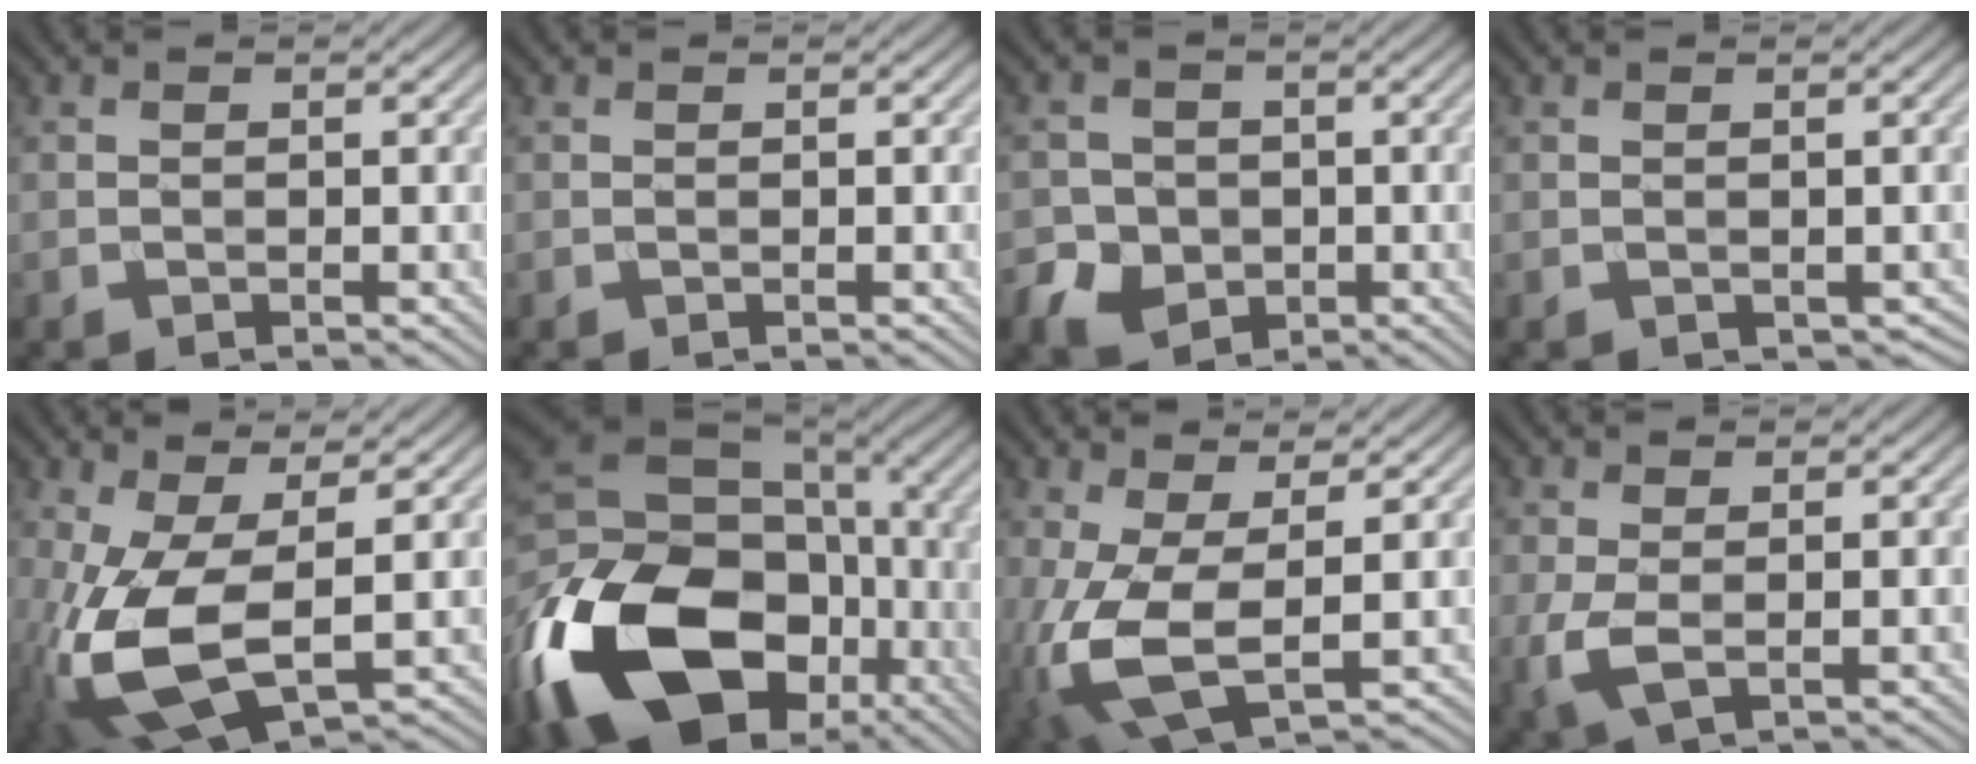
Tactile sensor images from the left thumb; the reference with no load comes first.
{"total": 0.0}
{"total": 6.4, "force": [-2.1, 5.7, 2.1], "torque": [-0.051, -0.012, -0.058]}
{"total": 1.0, "force": [0.0, 0.9, 0.5], "torque": [-0.016, -0.007, 0.001]}
{"total": 11.2, "force": [-1.7, 4.8, 9.9], "torque": [-0.246, -0.013, -0.031]}
{"total": 22.5, "force": [-7.9, 15.4, 14.4], "torque": [-0.370, -0.033, -0.122]}
{"total": 8.9, "force": [-1.3, 3.6, 8.1], "torque": [-0.208, -0.007, -0.026]}
{"total": 3.5, "force": [-0.3, 1.5, 3.2], "torque": [-0.091, -0.002, -0.006]}